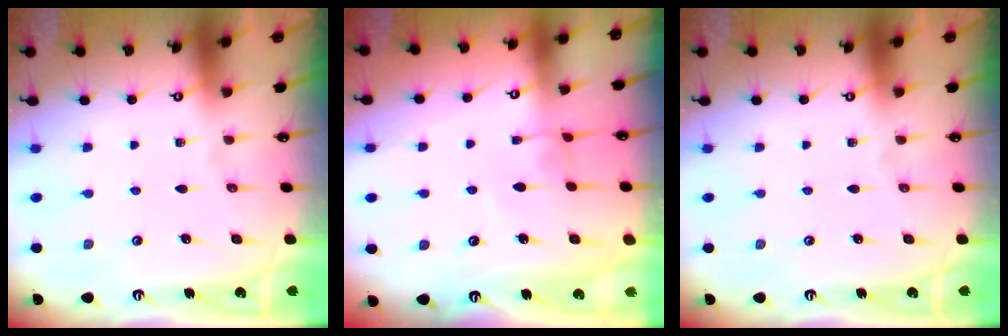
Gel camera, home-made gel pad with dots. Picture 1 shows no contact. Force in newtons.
{"total": 0.0}
{"total": 0.0}